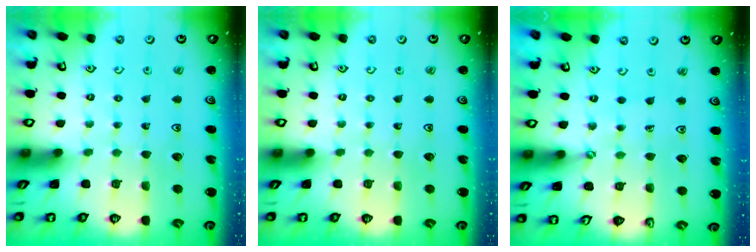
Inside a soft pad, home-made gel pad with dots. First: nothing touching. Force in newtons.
{"total": 0.0}
{"total": 1.1, "press": 1.1, "slide": 0.1}